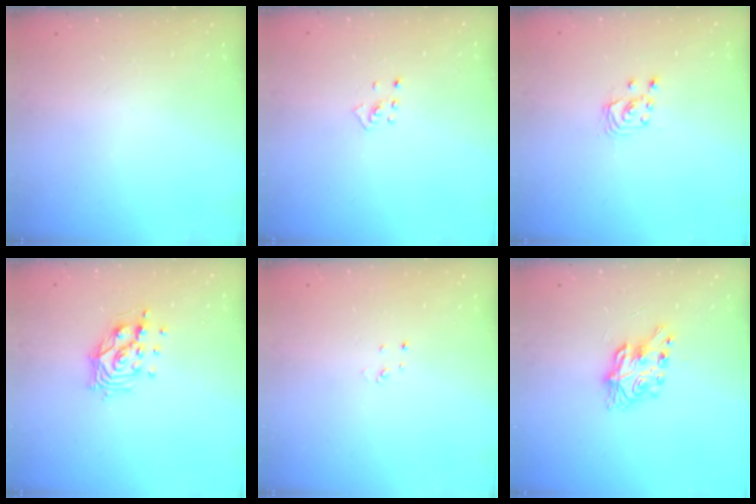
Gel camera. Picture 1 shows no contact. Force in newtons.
{"total": 2.0, "press": 1.9, "slide": 0.8}
{"total": 2.5, "press": 2.5, "slide": 0.3}
{"total": 10.1, "press": 10.0, "slide": 1.1}
{"total": 2.0, "press": 2.0, "slide": 0.2}
{"total": 7.9, "press": 7.9, "slide": 0.3}